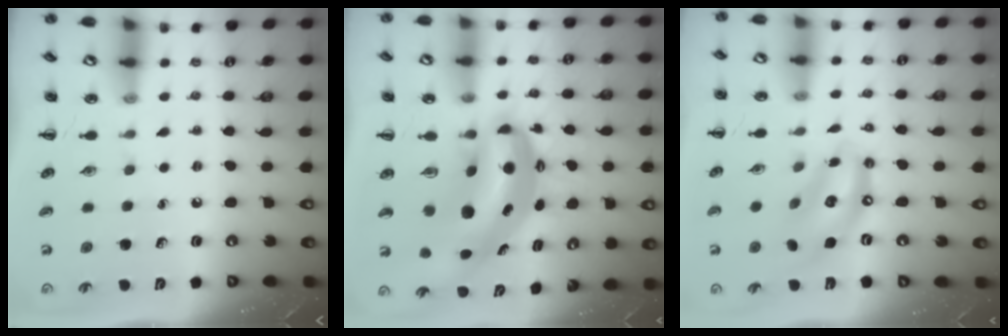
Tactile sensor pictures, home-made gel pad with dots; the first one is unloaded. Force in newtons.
{"total": 11.8, "press": 11.5, "slide": 2.6}
{"total": 14.3, "press": 13.7, "slide": 3.8}